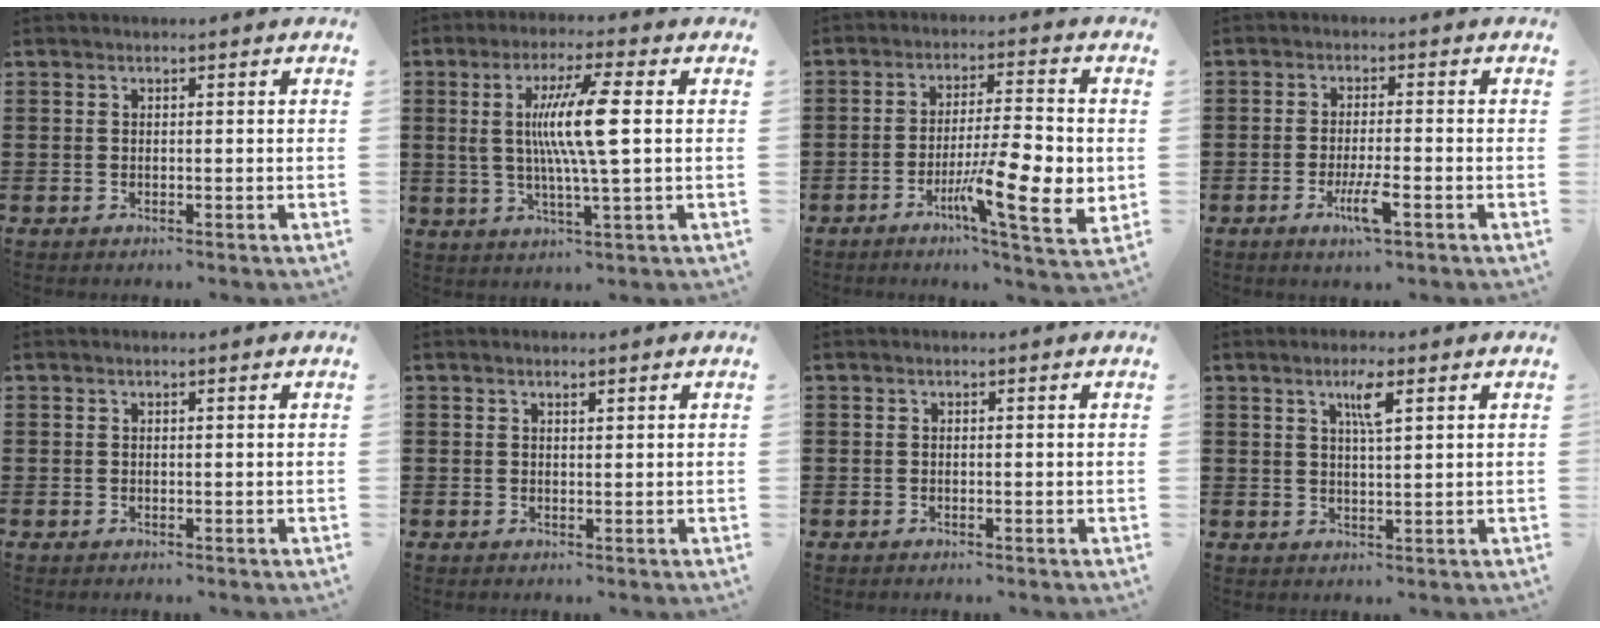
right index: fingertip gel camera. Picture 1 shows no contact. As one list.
[{"total": 10.2, "force": [1.3, 0.4, 10.1], "torque": [-0.203, -0.003, 0.009]}, {"total": 11.4, "force": [-2.6, 2.3, 10.8], "torque": [-0.171, -0.014, -0.045]}, {"total": 5.0, "force": [-2.3, 0.6, 4.5], "torque": [-0.092, -0.016, -0.042]}, {"total": 0.0}, {"total": 0.7, "force": [0.6, 0.3, 0.3], "torque": [-0.007, 0.002, 0.011]}, {"total": 0.0}, {"total": 3.7, "force": [2.0, 0.5, 3.1], "torque": [-0.059, 0.001, 0.030]}]